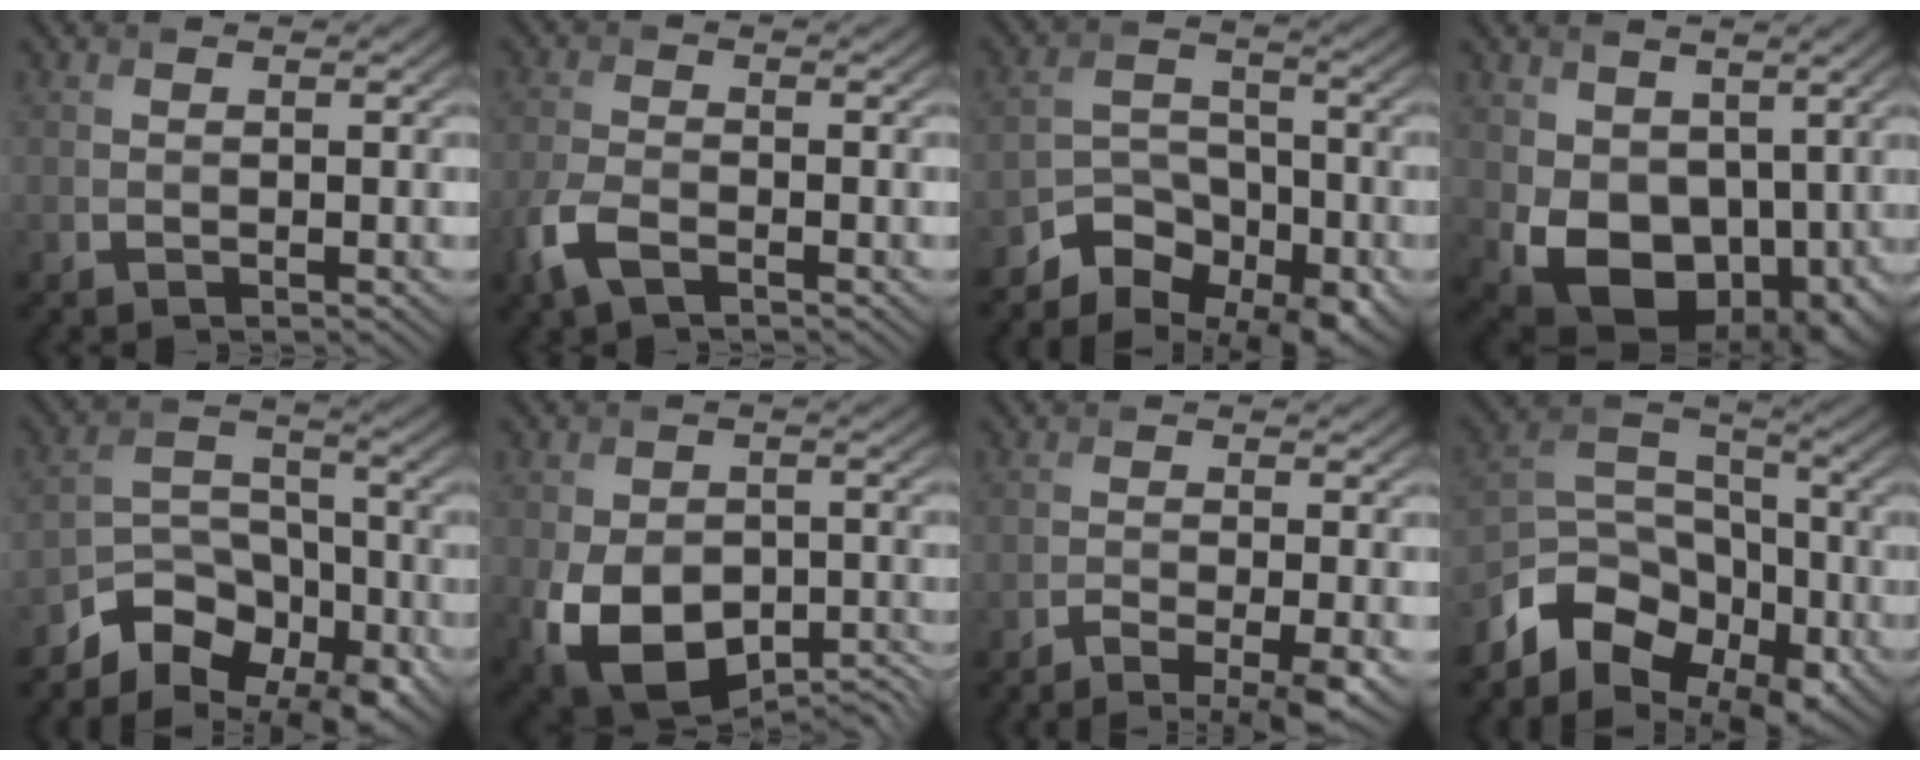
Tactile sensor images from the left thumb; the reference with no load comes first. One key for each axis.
{"total": 4.3, "fx": -2.5, "fy": 1.8, "fz": 3.0, "tx": -0.078, "ty": -0.007, "tz": -0.060}
{"total": 8.2, "fx": -5.9, "fy": 4.7, "fz": 3.2, "tx": -0.053, "ty": -0.006, "tz": -0.110}
{"total": 12.4, "fx": 0.3, "fy": 8.9, "fz": 8.7, "tx": -0.178, "ty": -0.040, "tz": 0.017}
{"total": 10.1, "fx": -7.4, "fy": 5.3, "fz": 4.3, "tx": -0.069, "ty": -0.005, "tz": -0.138}
{"total": 13.6, "fx": -5.5, "fy": 8.7, "fz": 8.8, "tx": -0.168, "ty": -0.044, "tz": -0.078}
{"total": 5.6, "fx": -3.6, "fy": 1.1, "fz": 4.1, "tx": -0.066, "ty": -0.004, "tz": -0.063}
{"total": 11.1, "fx": -6.9, "fy": 6.6, "fz": 5.5, "tx": -0.101, "ty": -0.006, "tz": -0.142}